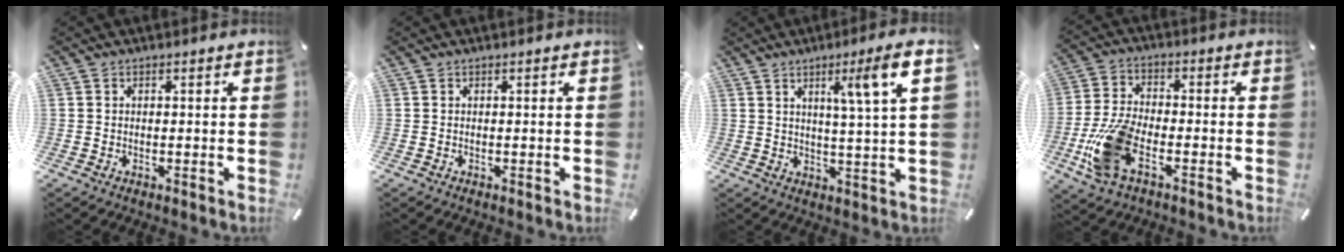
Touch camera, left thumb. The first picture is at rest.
{"total": 0.0}
{"total": 8.6, "force": [4.0, -0.3, 7.6], "torque": [-0.125, -0.012, 0.056]}
{"total": 12.6, "force": [-4.8, 6.4, 9.7], "torque": [-0.211, 0.003, -0.087]}